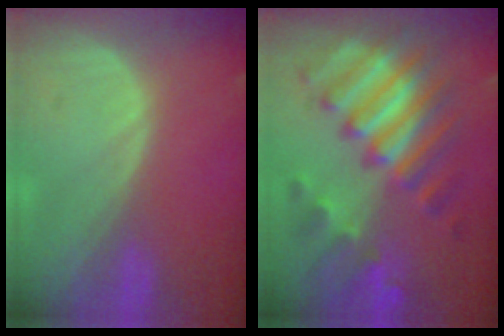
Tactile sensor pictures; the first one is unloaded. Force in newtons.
{"total": 11.3, "press": 11.2, "slide": 1.2}